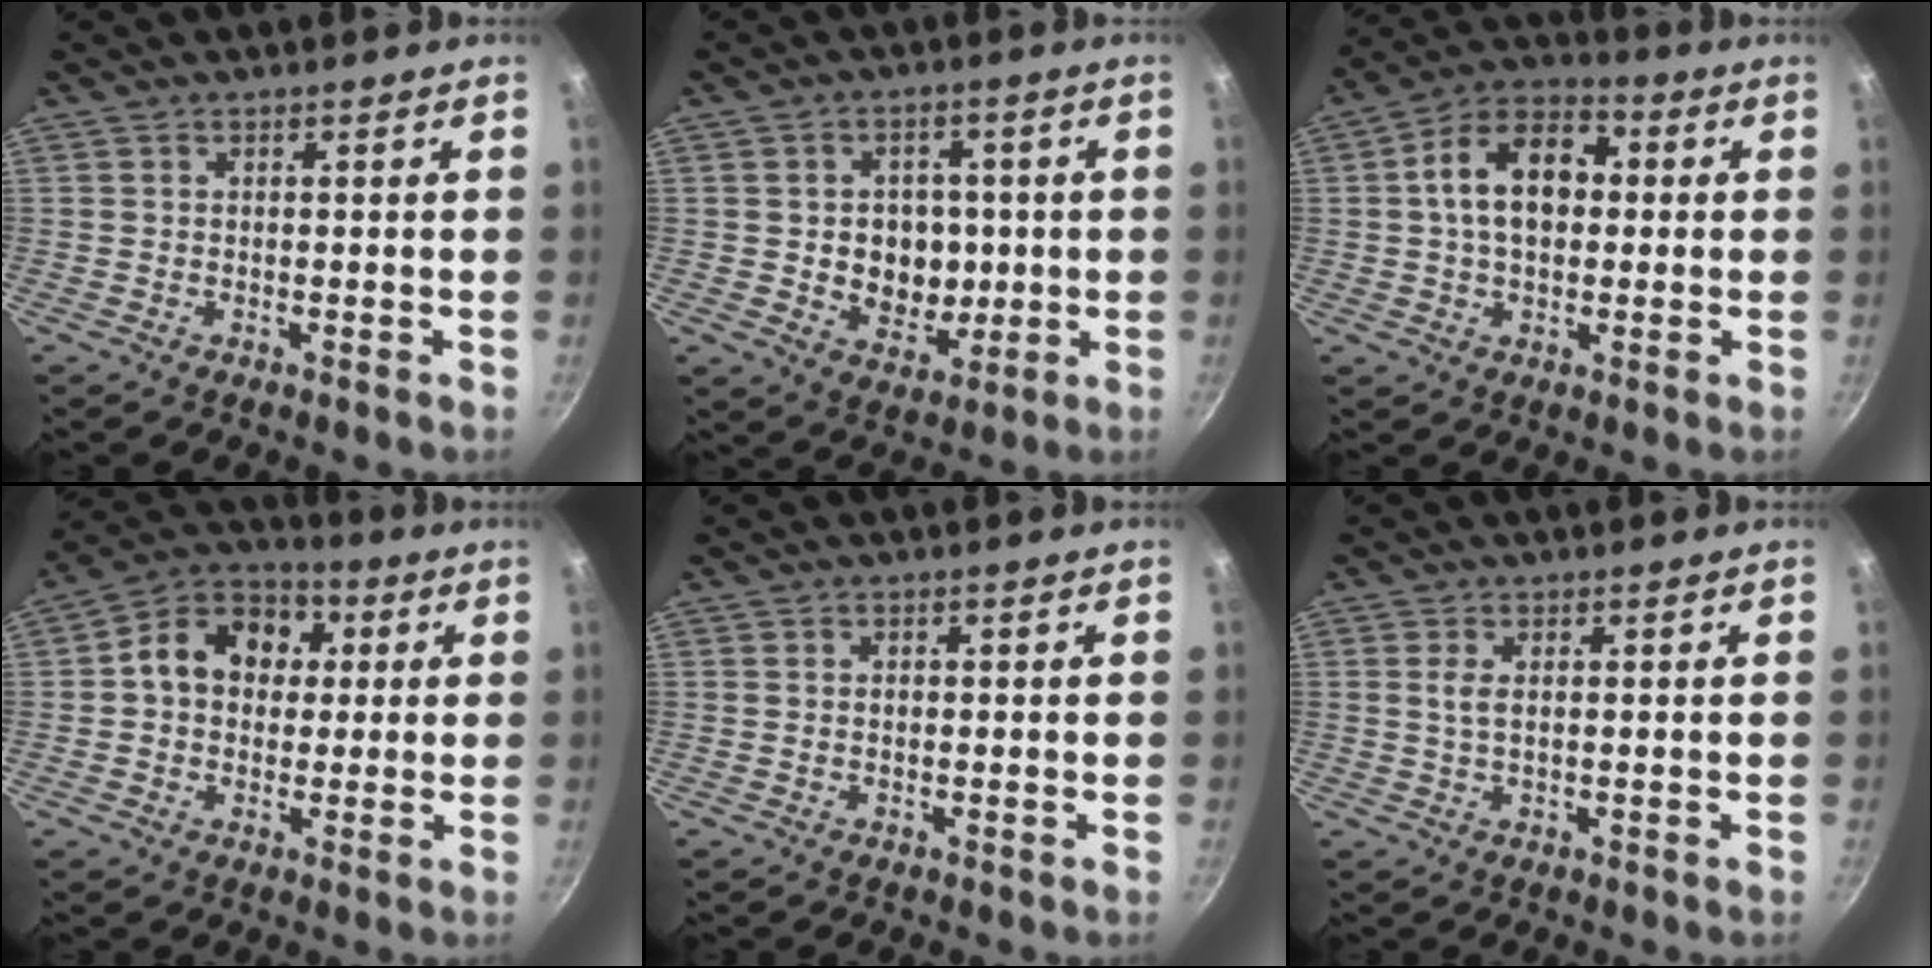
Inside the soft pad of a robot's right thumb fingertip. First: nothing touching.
{"total": 9.8, "force": [-0.2, 8.0, 5.6], "torque": [-0.051, -0.002, 0.008]}
{"total": 13.5, "force": [1.5, 9.0, 10.0], "torque": [-0.134, 0.030, 0.008]}
{"total": 12.3, "force": [1.8, 9.8, 7.1], "torque": [-0.078, 0.028, 0.007]}
{"total": 0.6, "force": [0.0, 0.5, 0.3], "torque": [-0.005, 0.003, 0.000]}
{"total": 1.8, "force": [0.4, 0.9, 1.5], "torque": [-0.031, 0.001, 0.008]}